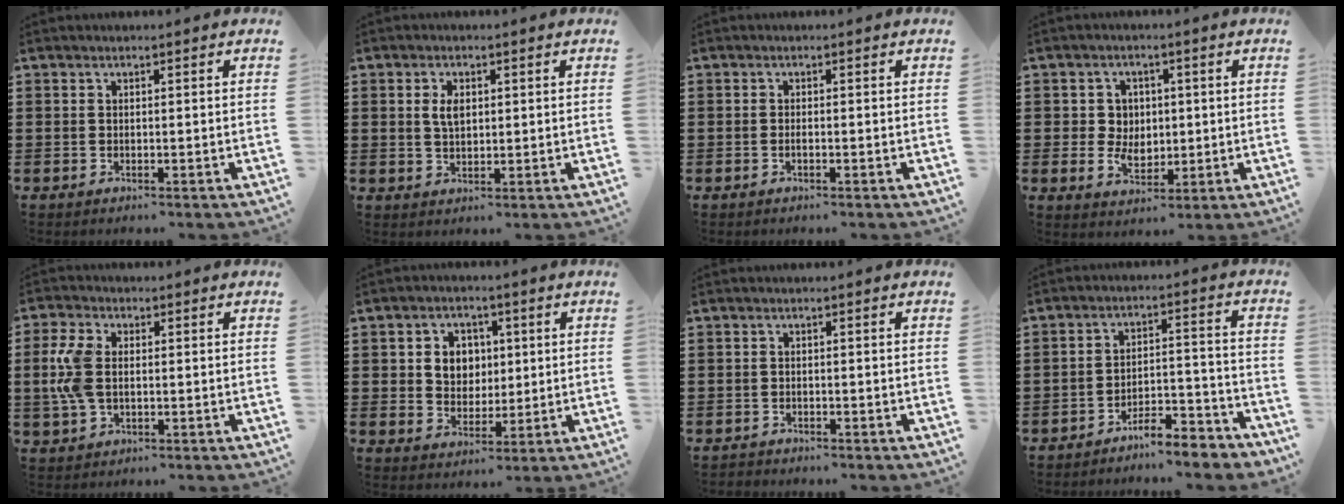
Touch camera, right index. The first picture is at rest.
{"total": 3.1, "force": [0.7, 1.6, 2.5], "torque": [-0.053, 0.008, 0.012]}
{"total": 0.6, "force": [-0.3, 0.1, 0.5], "torque": [-0.011, -0.004, -0.004]}
{"total": 4.3, "force": [0.2, 3.8, 2.1], "torque": [-0.046, 0.010, -0.001]}
{"total": 6.7, "force": [0.2, 4.1, 5.4], "torque": [-0.142, 0.002, -0.006]}
{"total": 5.2, "force": [1.0, 4.6, 2.2], "torque": [-0.055, 0.013, 0.014]}
{"total": 0.8, "force": [-0.8, 0.2, -0.1], "torque": [-0.001, 0.001, -0.018]}
{"total": 5.7, "force": [-5.5, 0.4, 1.4], "torque": [-0.023, 0.010, -0.109]}